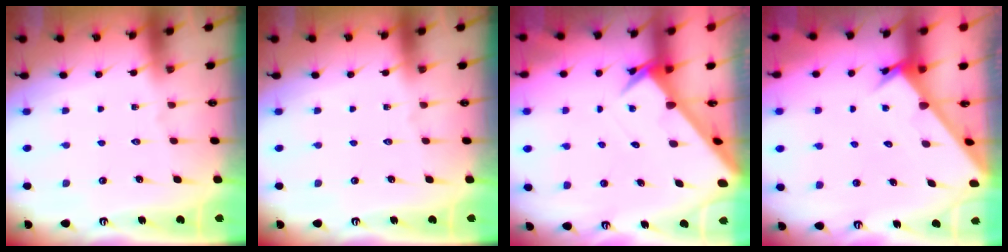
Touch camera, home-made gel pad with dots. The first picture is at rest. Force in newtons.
{"total": 0.0}
{"total": 2.7, "press": 2.7, "slide": 0.1}
{"total": 2.9, "press": 2.9, "slide": 0.1}